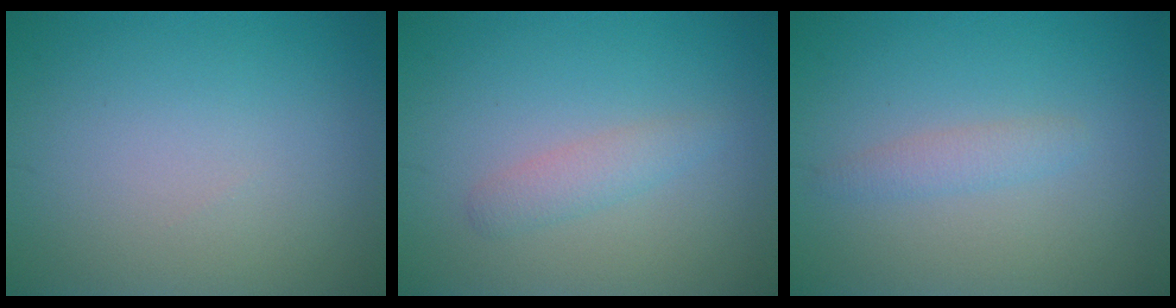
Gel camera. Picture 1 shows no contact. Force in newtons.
{"total": 1.1, "press": 1.1, "slide": 0.1}
{"total": 1.4, "press": 1.4, "slide": 0.1}